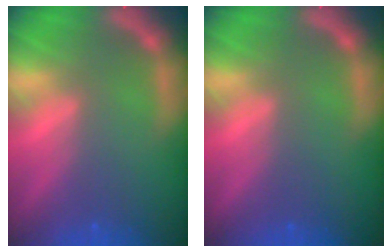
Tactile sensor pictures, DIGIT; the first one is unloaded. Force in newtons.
{"total": 0.0}